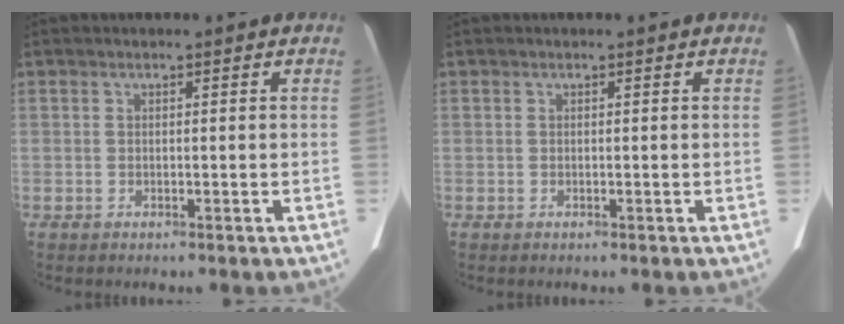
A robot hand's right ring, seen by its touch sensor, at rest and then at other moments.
{"total": 0.0}